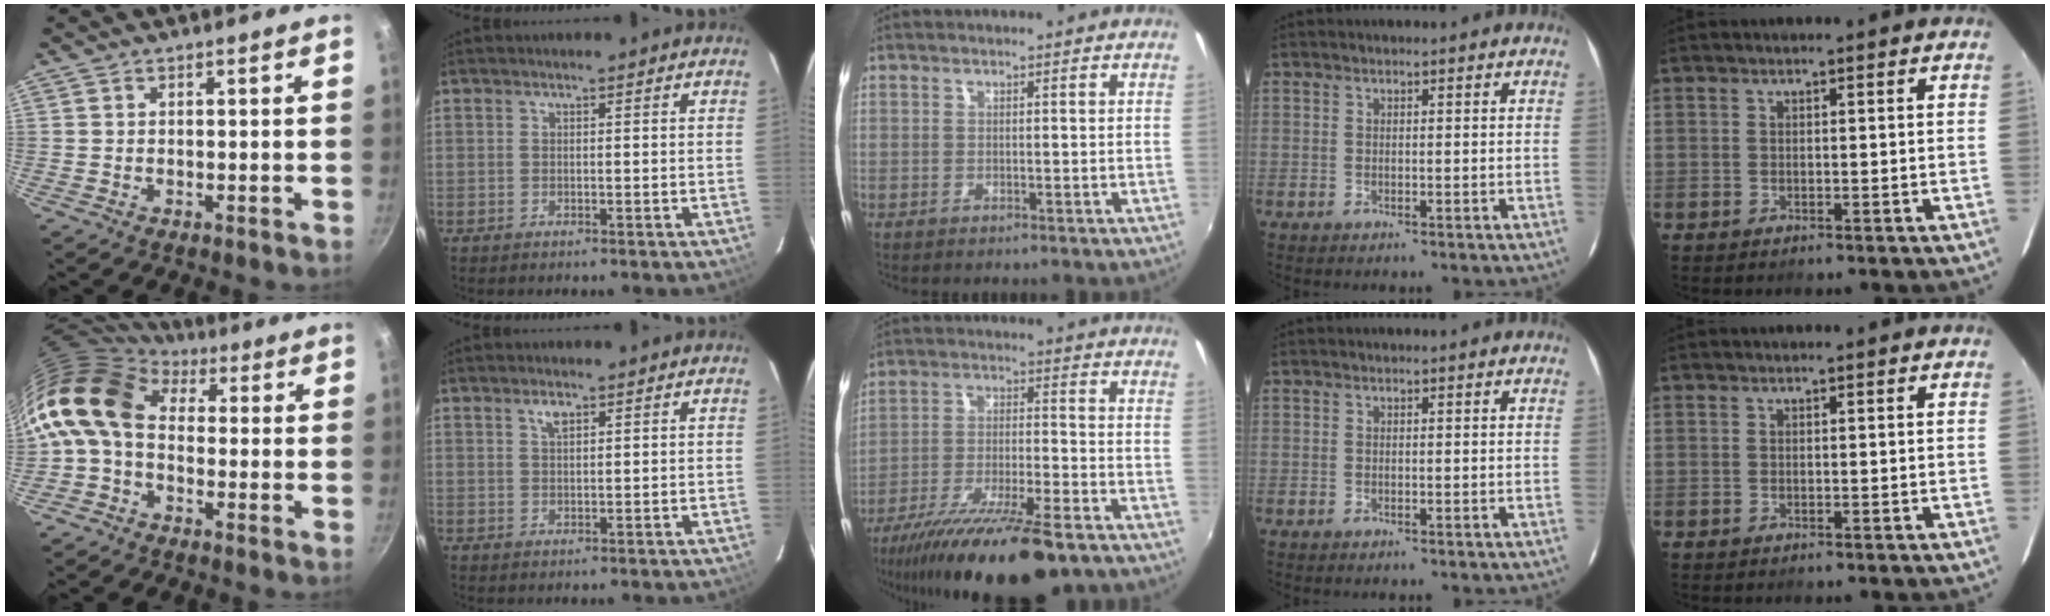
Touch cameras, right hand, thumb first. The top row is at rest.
{"thumb": {"total": 14.4, "force": [1.5, 10.3, 10.0], "torque": [-0.194, 0.026, 0.003]}, "index": {"total": 2.0, "force": [1.2, 0.9, 1.4], "torque": [-0.025, 0.004, 0.022]}, "middle": {"total": 20.5, "force": [-15.5, 4.0, 12.8], "torque": [-0.241, -0.048, -0.251]}}